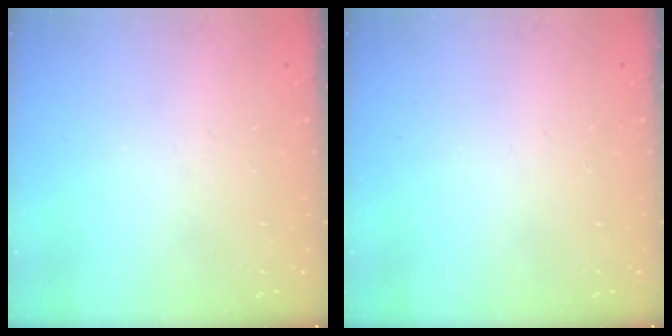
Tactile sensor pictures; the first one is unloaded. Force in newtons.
{"total": 0.0}